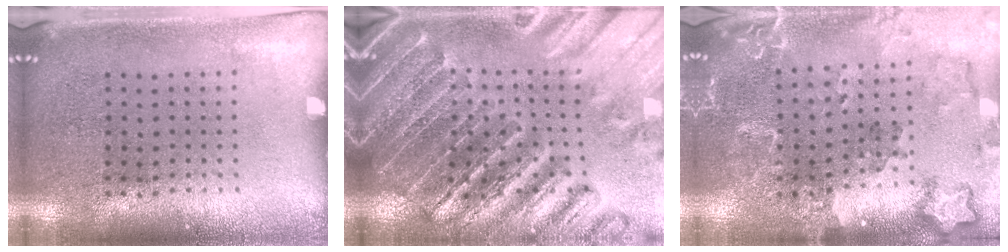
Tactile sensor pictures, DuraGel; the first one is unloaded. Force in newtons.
{"total": 3.1, "press": 3.1, "slide": 0.4}
{"total": 1.8, "press": 1.7, "slide": 0.4}